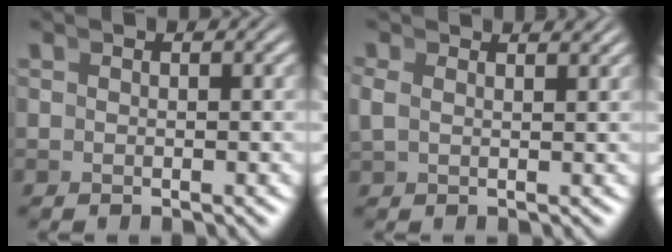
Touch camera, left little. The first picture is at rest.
{"total": 1.5, "force": [1.2, 0.1, 1.0], "torque": [-0.011, 0.001, 0.024]}